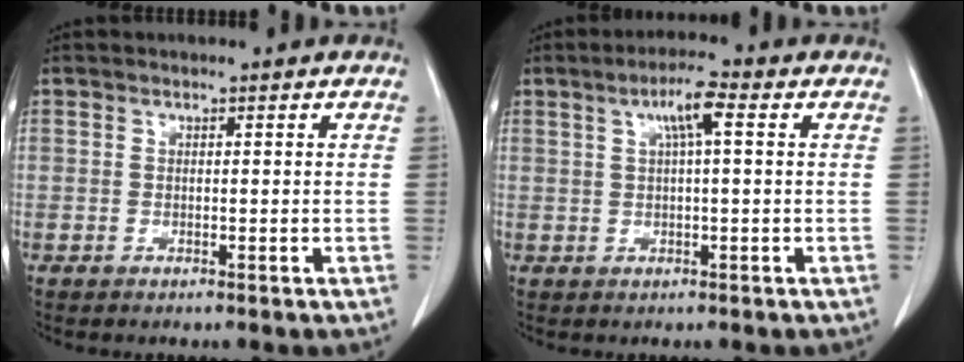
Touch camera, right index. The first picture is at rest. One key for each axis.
{"total": 4.6, "fx": 1.5, "fy": 0.4, "fz": 4.3, "tx": -0.079, "ty": 0.011, "tz": 0.027}